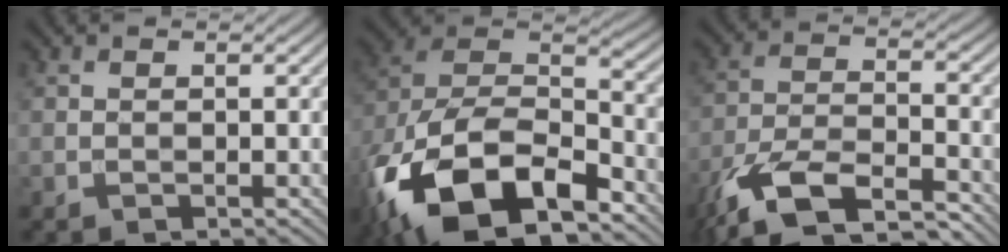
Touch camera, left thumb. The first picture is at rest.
{"total": 19.6, "force": [-11.5, 10.0, 12.4], "torque": [-0.275, -0.033, -0.198]}
{"total": 11.6, "force": [-8.3, 3.8, 7.1], "torque": [-0.147, -0.014, -0.162]}